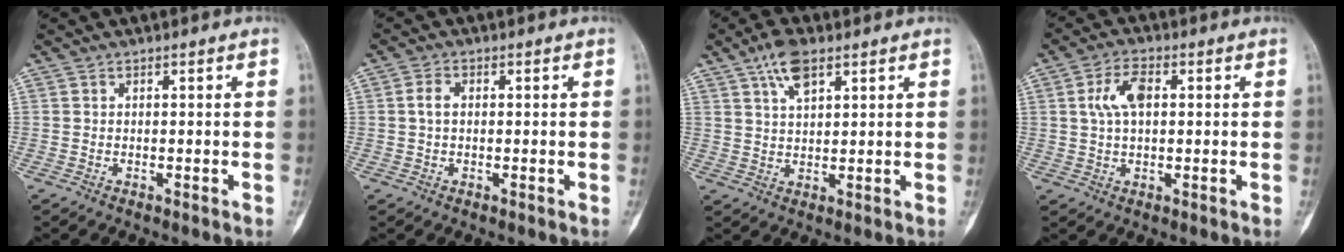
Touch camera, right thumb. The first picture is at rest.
{"total": 2.3, "force": [0.2, 1.5, 1.7], "torque": [-0.030, 0.005, 0.000]}
{"total": 6.2, "force": [3.6, 2.7, 4.3], "torque": [-0.071, -0.008, 0.064]}
{"total": 6.4, "force": [1.2, 3.5, 5.2], "torque": [-0.103, 0.009, 0.021]}